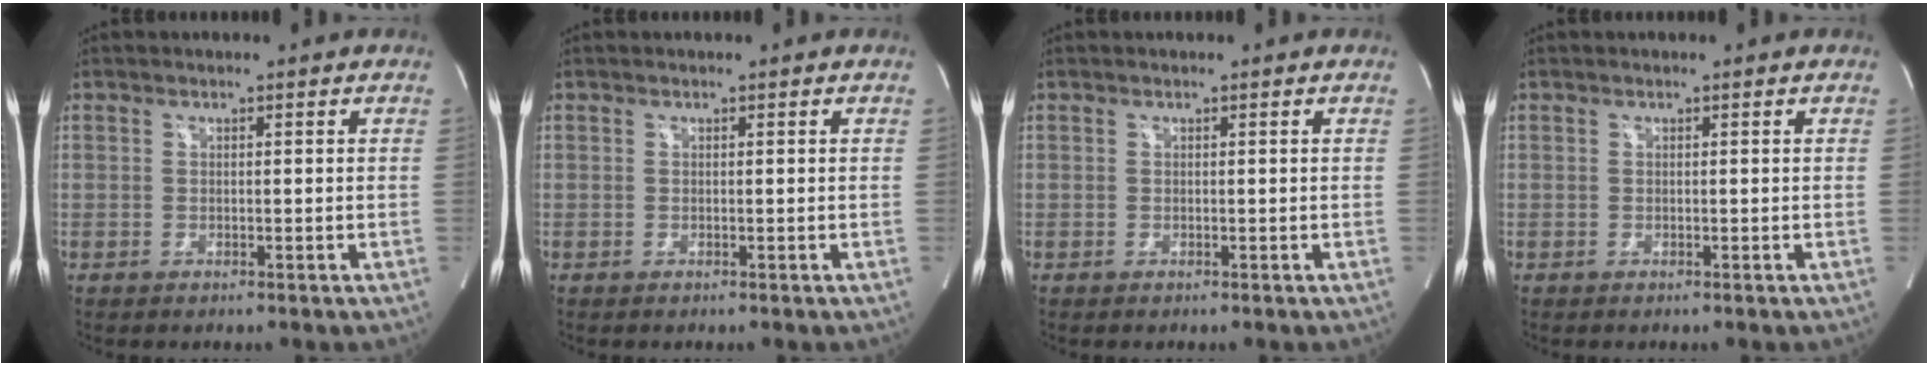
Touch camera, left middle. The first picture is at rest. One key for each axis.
{"total": 0.0}
{"total": 0.0}
{"total": 0.0}